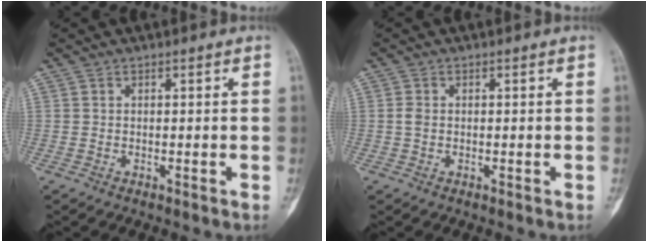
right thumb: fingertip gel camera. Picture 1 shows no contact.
{"total": 1.3, "force": [0.0, 0.9, 0.9], "torque": [-0.020, 0.000, -0.001]}